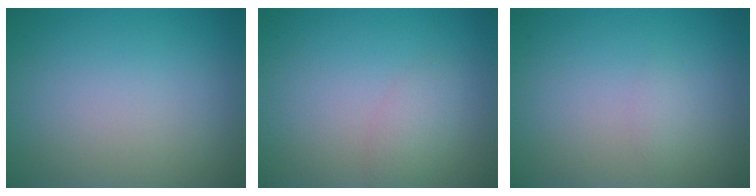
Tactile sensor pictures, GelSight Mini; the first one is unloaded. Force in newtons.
{"total": 1.6, "press": 1.6, "slide": 0.1}
{"total": 0.8, "press": 0.7, "slide": 0.1}